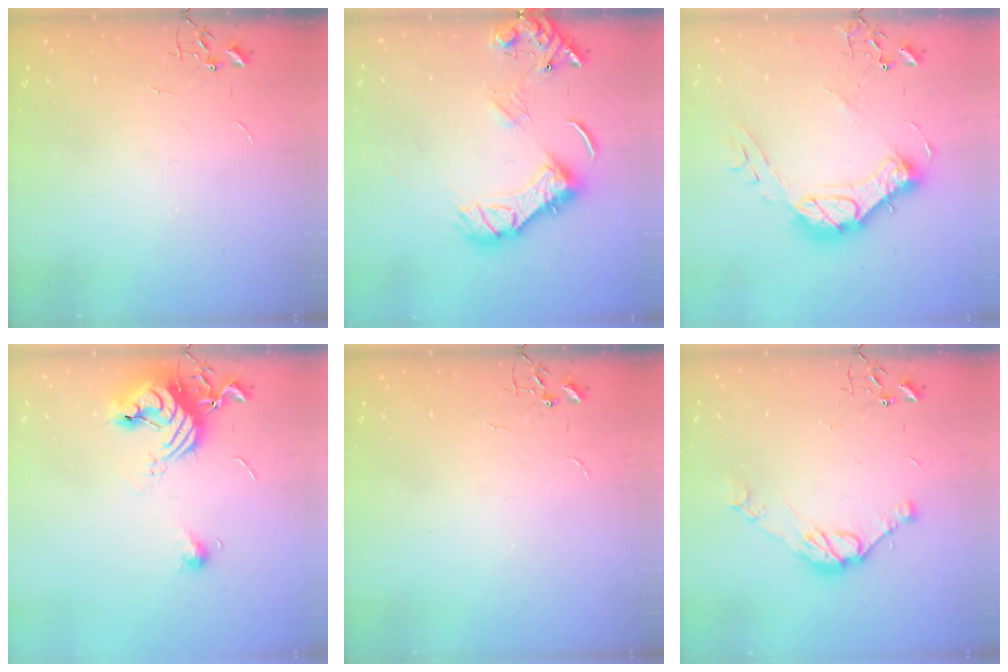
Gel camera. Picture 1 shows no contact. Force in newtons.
{"total": 14.3, "press": 14.3, "slide": 1.6}
{"total": 16.6, "press": 16.5, "slide": 1.9}
{"total": 14.3, "press": 14.2, "slide": 1.4}
{"total": 0.0}
{"total": 11.3, "press": 11.2, "slide": 0.8}